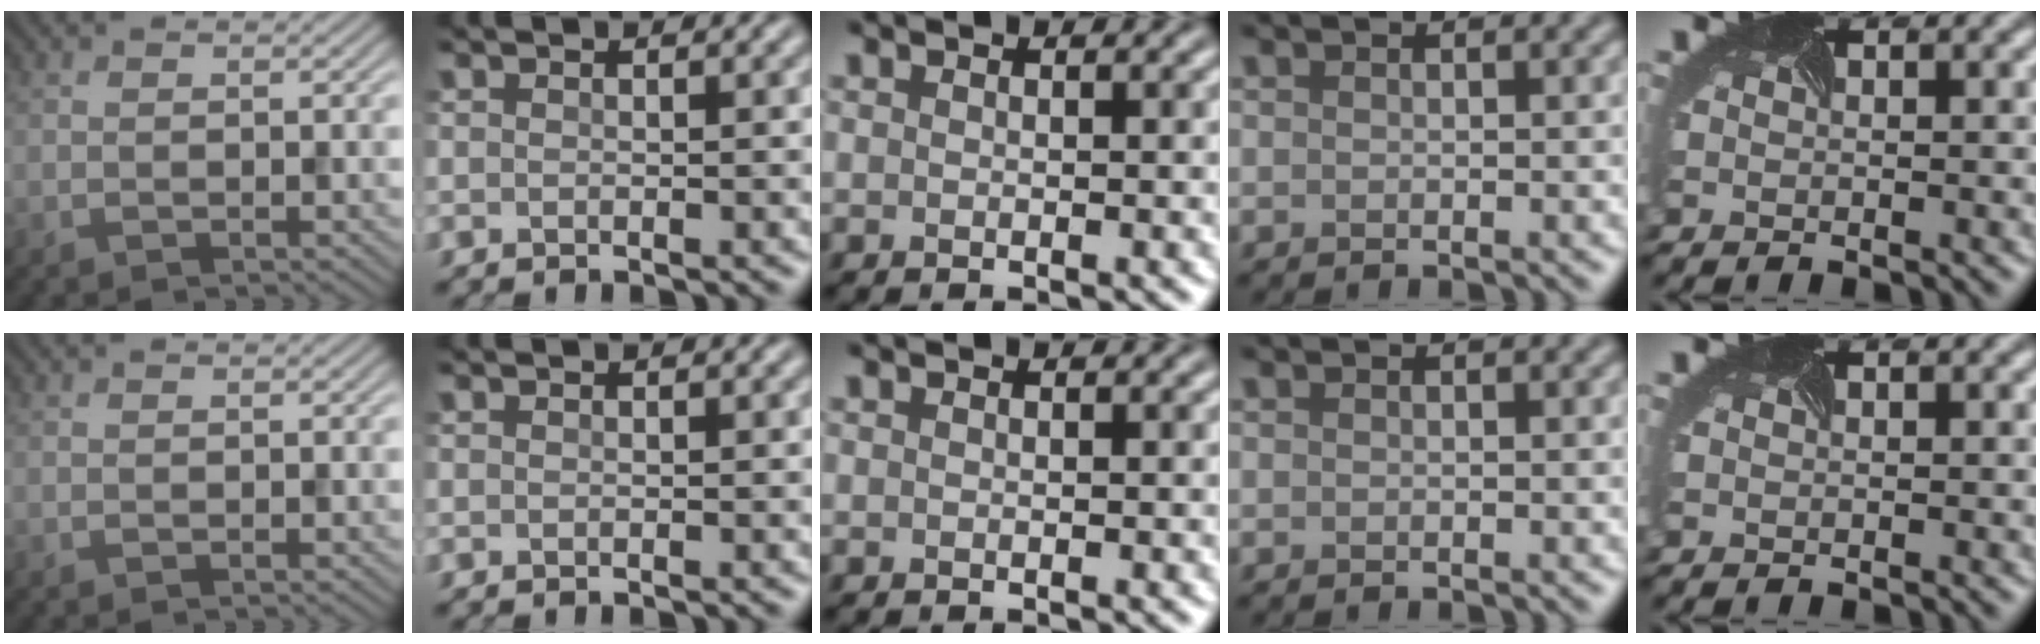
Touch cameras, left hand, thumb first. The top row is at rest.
{}